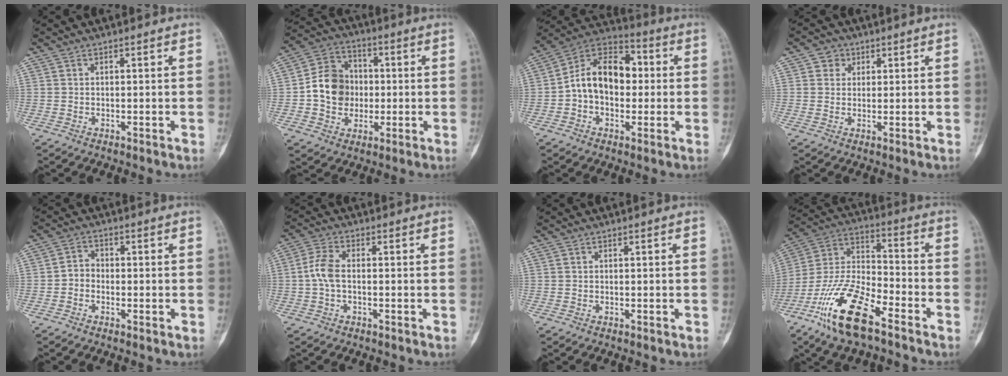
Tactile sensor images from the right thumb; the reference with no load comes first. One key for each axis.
{"total": 11.5, "fx": -0.6, "fy": 10.0, "fz": 5.8, "tx": -0.071, "ty": 0.024, "tz": -0.018}
{"total": 14.5, "fx": -0.1, "fy": 10.1, "fz": 10.4, "tx": -0.141, "ty": 0.040, "tz": -0.015}
{"total": 3.2, "fx": 1.3, "fy": 2.8, "fz": 0.8, "tx": 0.010, "ty": -0.002, "tz": 0.015}
{"total": 2.6, "fx": -0.9, "fy": 2.1, "fz": 1.3, "tx": -0.007, "ty": 0.008, "tz": -0.029}
{"total": 6.4, "fx": -0.3, "fy": 3.6, "fz": 5.3, "tx": -0.119, "ty": 0.018, "tz": -0.012}
{"total": 0.0}
{"total": 17.4, "fx": -10.4, "fy": 6.1, "fz": 12.5, "tx": -0.250, "ty": 0.056, "tz": -0.202}